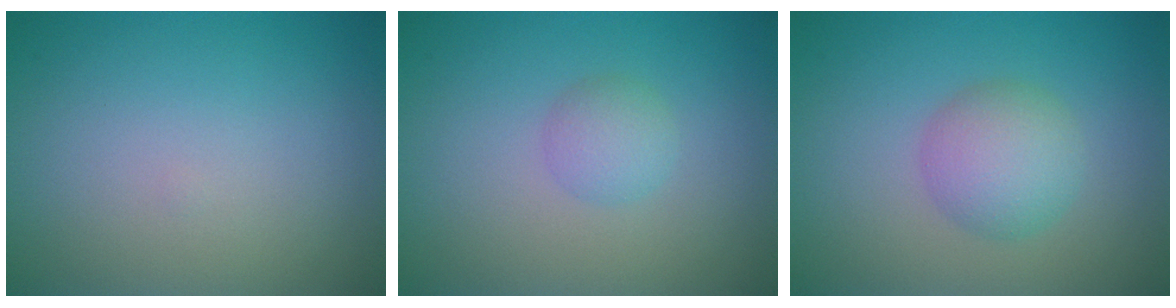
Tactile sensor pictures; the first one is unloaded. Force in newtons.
{"total": 1.8, "press": 1.8, "slide": 0.1}
{"total": 3.4, "press": 3.4, "slide": 0.1}